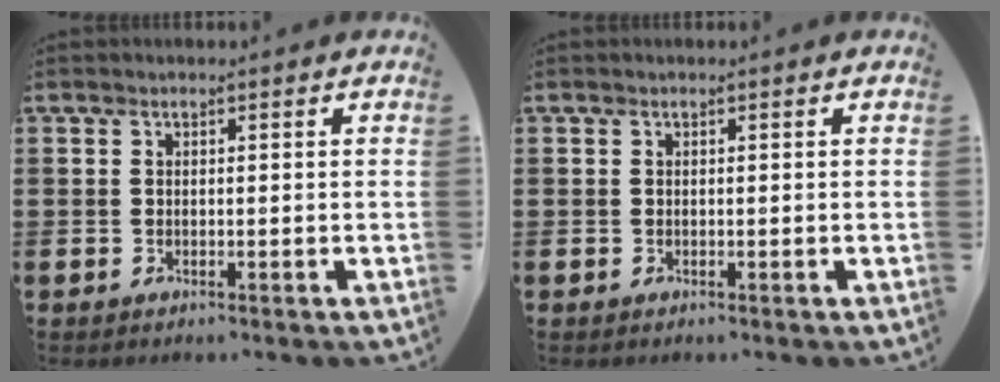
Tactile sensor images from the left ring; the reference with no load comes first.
{"total": 0.0}